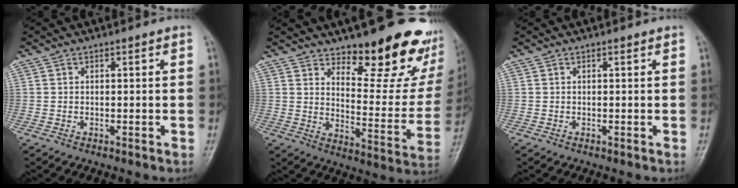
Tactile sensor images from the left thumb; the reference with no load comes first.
{"total": 20.1, "force": [13.8, 7.5, 12.6], "torque": [-0.113, -0.108, 0.190]}
{"total": 0.0}